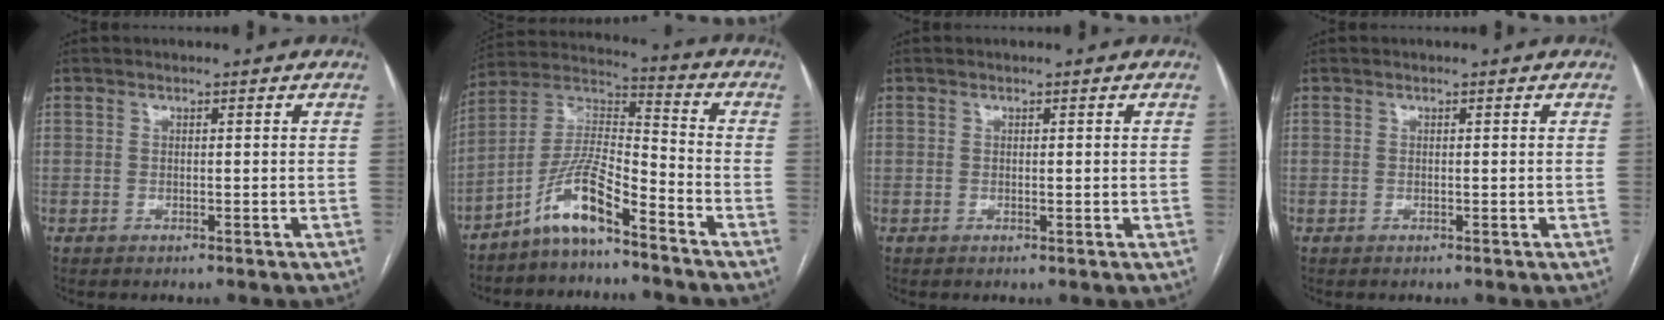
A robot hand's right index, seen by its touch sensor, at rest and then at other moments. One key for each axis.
{"total": 10.1, "fx": -6.9, "fy": 1.6, "fz": 7.1, "tx": -0.153, "ty": 0.016, "tz": -0.135}
{"total": 0.7, "fx": 0.0, "fy": 0.1, "fz": 0.7, "tx": -0.012, "ty": -0.002, "tz": 0.002}
{"total": 0.0}